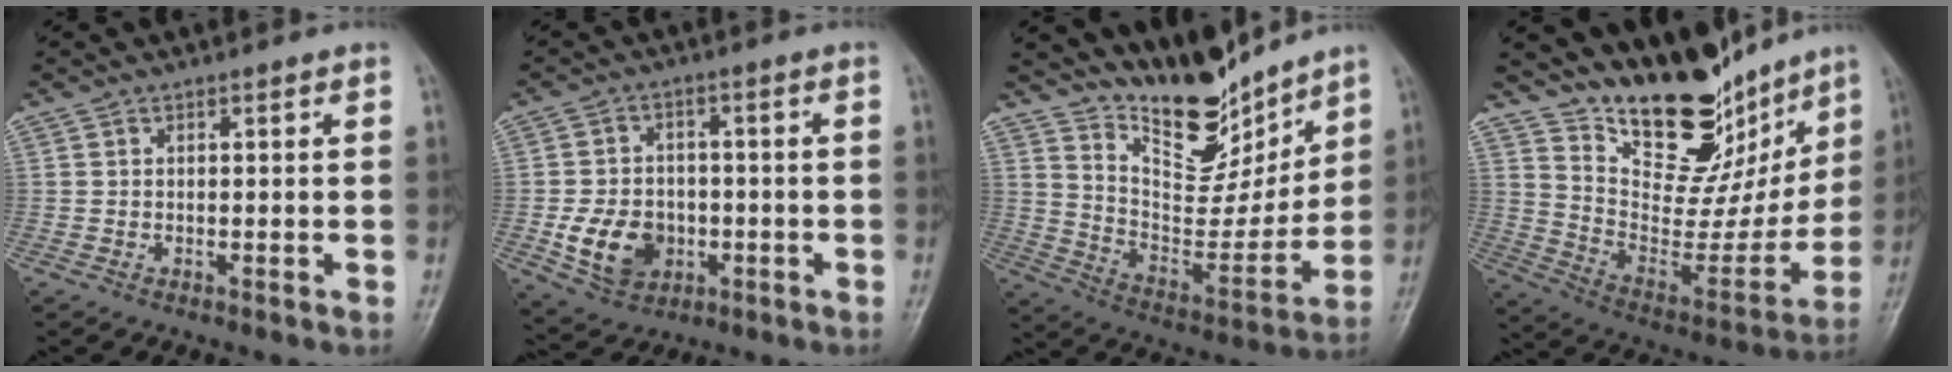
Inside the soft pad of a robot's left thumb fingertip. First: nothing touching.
{"total": 10.0, "force": [-2.5, 7.9, 5.7], "torque": [-0.073, 0.007, -0.037]}
{"total": 16.8, "force": [14.1, 6.2, 6.8], "torque": [-0.063, -0.099, 0.249]}
{"total": 22.4, "force": [17.2, 9.9, 10.5], "torque": [-0.094, -0.106, 0.280]}